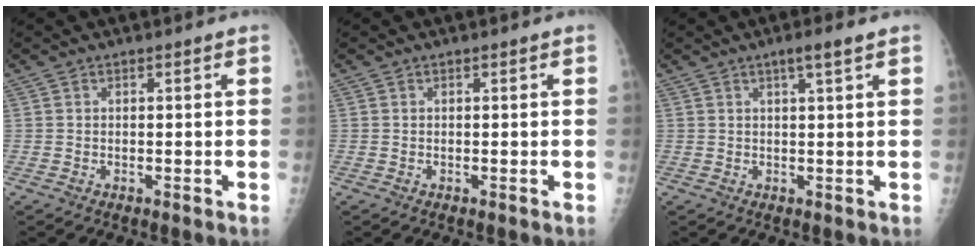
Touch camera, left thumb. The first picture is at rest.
{"total": 0.0}
{"total": 2.9, "force": [1.7, 0.0, 2.3], "torque": [-0.043, -0.006, 0.030]}